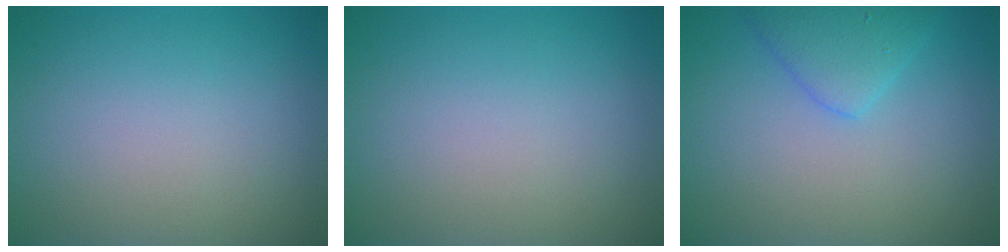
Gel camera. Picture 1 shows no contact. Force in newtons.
{"total": 0.0}
{"total": 2.8, "press": 2.8, "slide": 0.2}